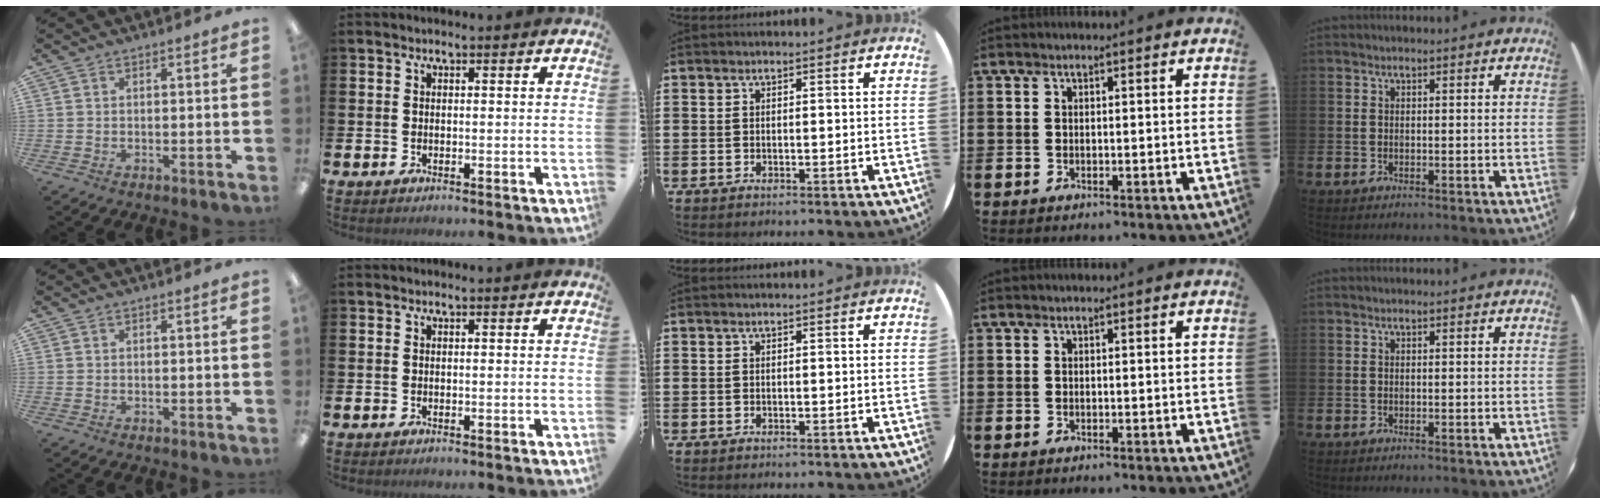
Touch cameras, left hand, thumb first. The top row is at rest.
{}